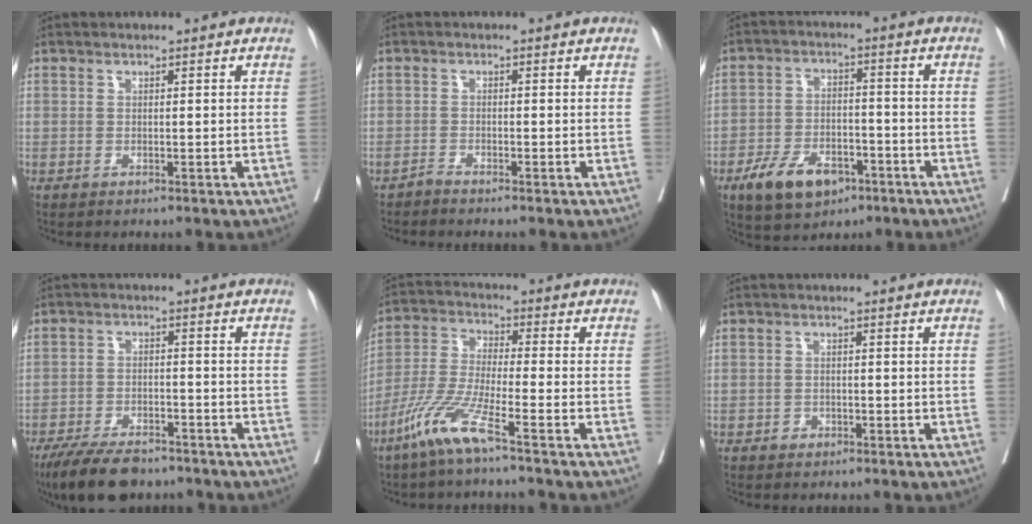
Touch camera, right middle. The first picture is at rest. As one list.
[{"total": 0.8, "force": [-0.8, -0.1, -0.2], "torque": [0.005, -0.002, -0.016]}, {"total": 9.3, "force": [-5.3, 5.0, 5.7], "torque": [-0.105, 0.000, -0.086]}, {"total": 9.6, "force": [-7.7, 3.4, 4.7], "torque": [-0.078, -0.012, -0.129]}, {"total": 8.6, "force": [-5.5, -0.4, 6.6], "torque": [-0.144, -0.021, -0.120]}, {"total": 1.0, "force": [-0.7, 0.8, 0.2], "torque": [-0.002, 0.003, -0.012]}]